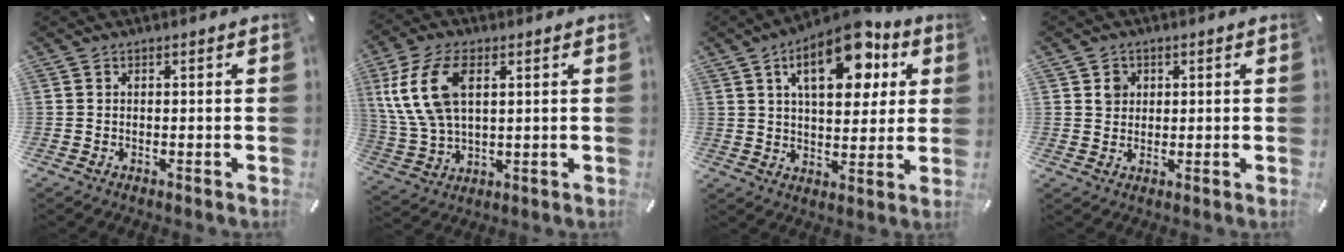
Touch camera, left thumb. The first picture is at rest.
{"total": 13.1, "force": [4.2, 7.6, 9.7], "torque": [-0.238, 0.001, 0.072]}
{"total": 16.6, "force": [8.2, 8.4, 11.8], "torque": [-0.169, -0.022, 0.134]}
{"total": 3.3, "force": [1.1, 3.1, 0.3], "torque": [0.004, -0.001, 0.016]}